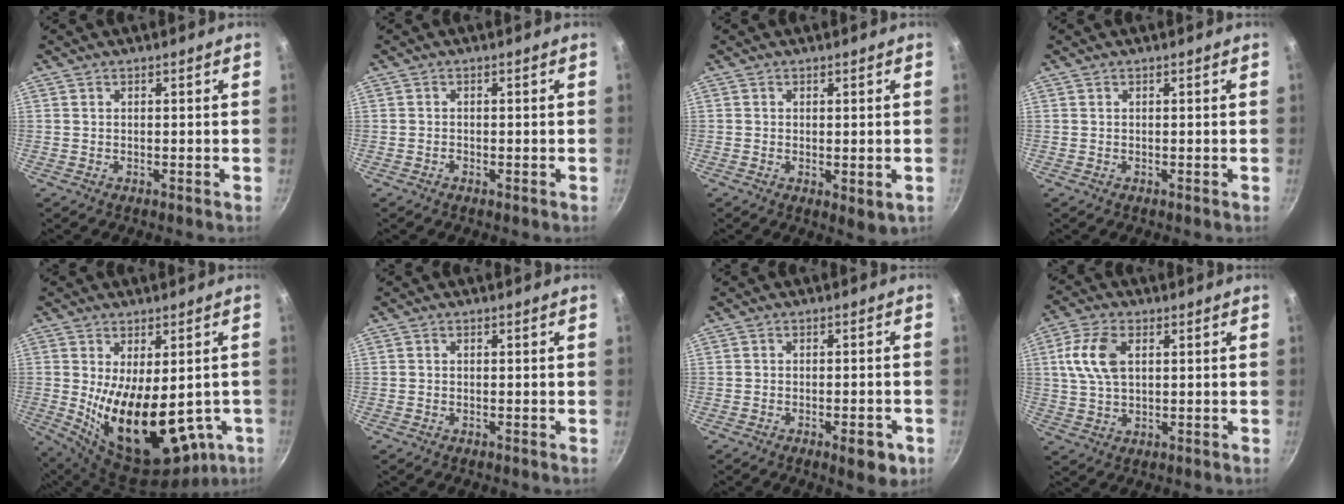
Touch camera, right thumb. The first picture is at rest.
{"total": 0.7, "force": [-0.4, 0.3, 0.4], "torque": [-0.009, 0.002, -0.010]}
{"total": 3.1, "force": [-0.3, 1.4, 2.7], "torque": [-0.040, -0.014, -0.003]}
{"total": 0.0}
{"total": 21.2, "force": [-2.8, 10.9, 18.0], "torque": [-0.268, -0.031, -0.009]}
{"total": 0.0}
{"total": 5.8, "force": [-2.7, 2.3, 4.5], "torque": [-0.044, 0.016, -0.028]}
{"total": 8.9, "force": [2.1, 5.2, 6.8], "torque": [-0.132, 0.007, 0.038]}